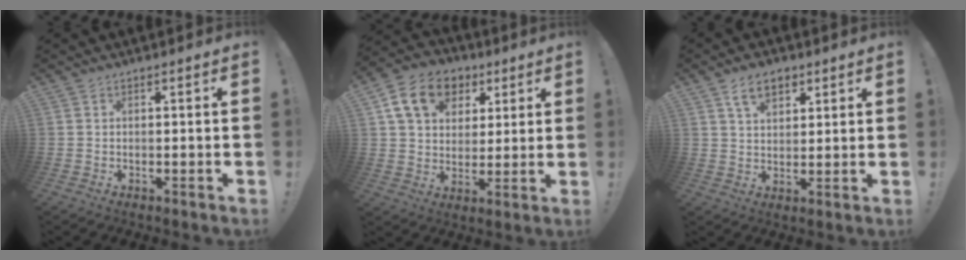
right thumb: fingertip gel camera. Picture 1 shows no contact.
{"total": 15.2, "force": [6.6, 11.3, 7.7], "torque": [-0.111, -0.023, 0.127]}
{"total": 7.6, "force": [4.3, 4.5, 4.3], "torque": [-0.071, -0.005, 0.080]}